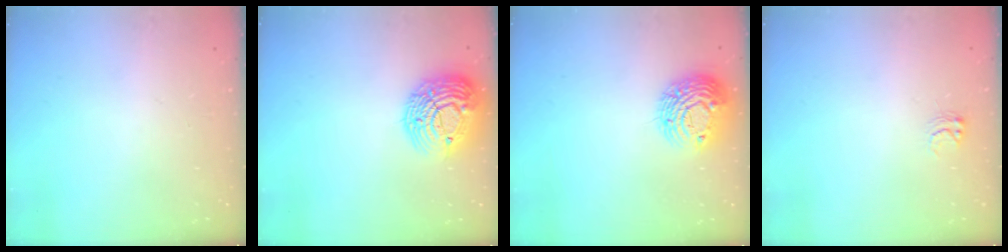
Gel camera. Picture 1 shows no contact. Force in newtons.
{"total": 18.2, "press": 18.2, "slide": 1.3}
{"total": 11.1, "press": 11.1, "slide": 0.9}
{"total": 2.6, "press": 2.6, "slide": 0.2}